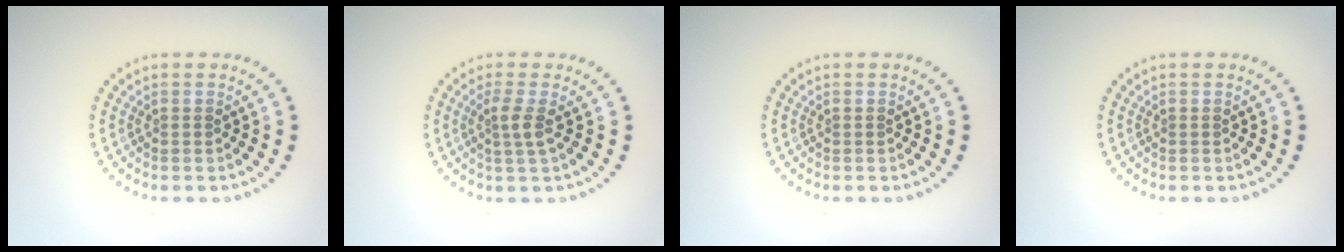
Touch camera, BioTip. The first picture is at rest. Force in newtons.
{"total": 1.8, "press": 1.3, "slide": 1.2}
{"total": 0.0}
{"total": 0.0}